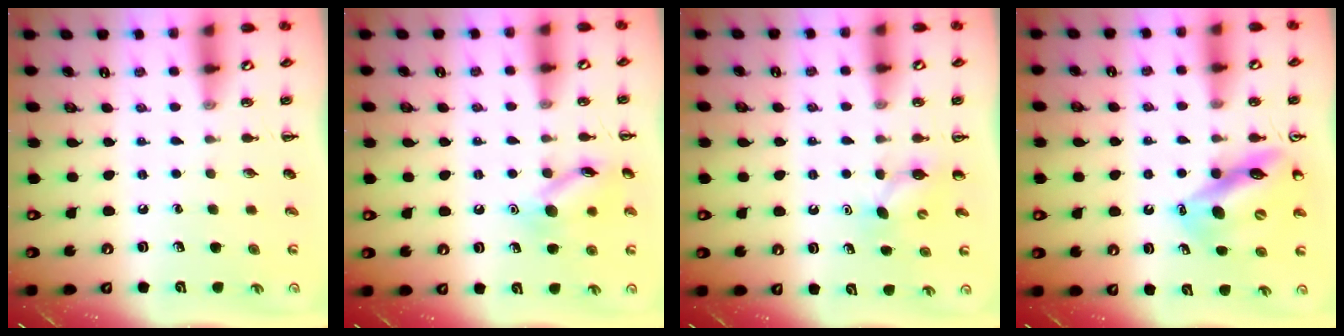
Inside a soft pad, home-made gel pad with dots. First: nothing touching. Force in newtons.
{"total": 11.8, "press": 11.8, "slide": 0.5}
{"total": 5.1, "press": 5.0, "slide": 1.3}
{"total": 12.4, "press": 11.8, "slide": 3.7}